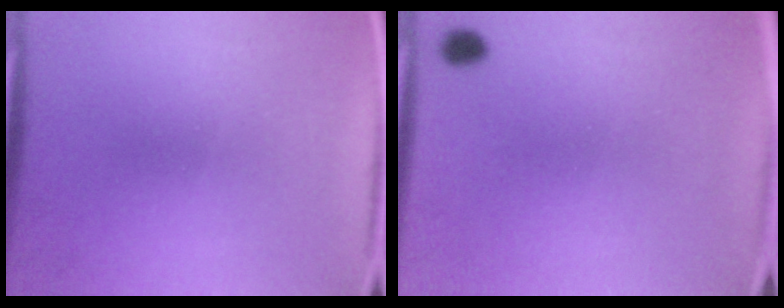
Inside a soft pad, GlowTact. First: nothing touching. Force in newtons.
{"total": 2.9}